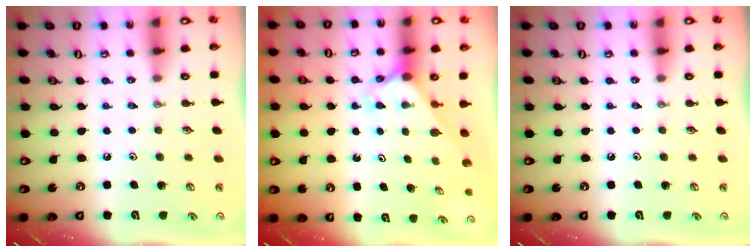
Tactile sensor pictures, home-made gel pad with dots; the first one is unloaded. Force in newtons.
{"total": 2.4, "press": 2.4, "slide": 0.2}
{"total": 0.0}